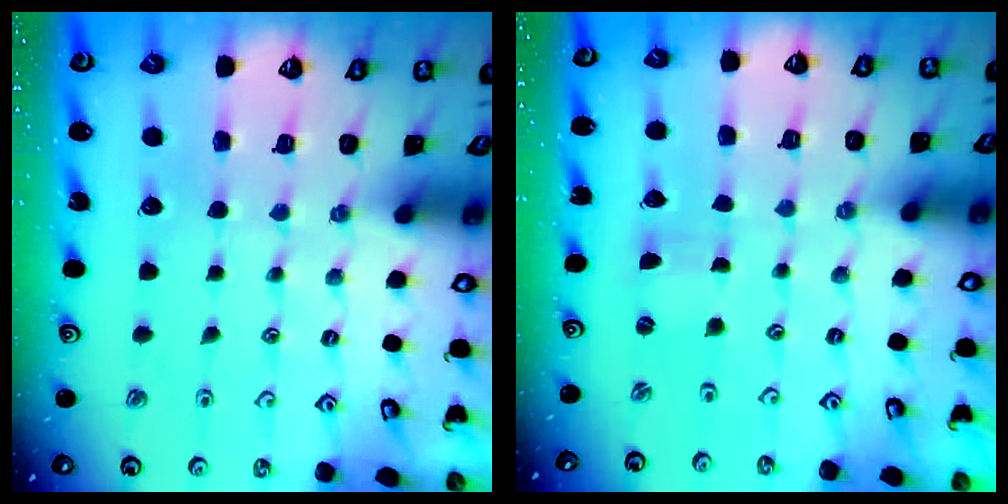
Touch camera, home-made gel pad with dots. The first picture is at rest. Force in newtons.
{"total": 0.7, "press": 0.6, "slide": 0.1}